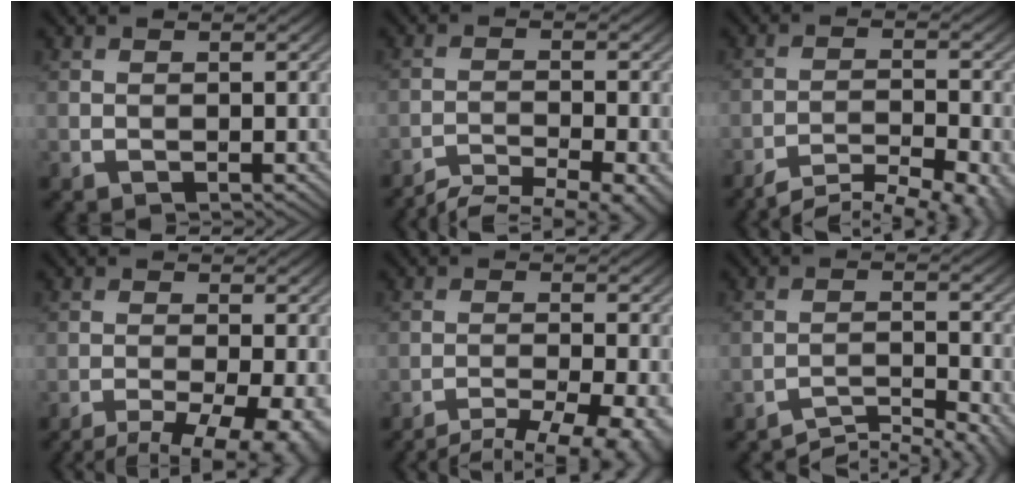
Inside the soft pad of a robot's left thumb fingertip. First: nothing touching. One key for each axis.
{"total": 8.3, "fx": -7.1, "fy": 1.5, "fz": 4.0, "tx": -0.068, "ty": -0.011, "tz": -0.100}
{"total": 10.3, "fx": -8.6, "fy": 2.5, "fz": 5.0, "tx": -0.084, "ty": -0.010, "tz": -0.121}
{"total": 11.2, "fx": -7.6, "fy": 3.7, "fz": 7.3, "tx": -0.114, "ty": -0.030, "tz": -0.082}
{"total": 9.9, "fx": -8.1, "fy": 2.4, "fz": 5.2, "tx": -0.079, "ty": -0.013, "tz": -0.100}
{"total": 5.5, "fx": -4.7, "fy": 1.0, "fz": 2.7, "tx": -0.050, "ty": 0.003, "tz": -0.075}